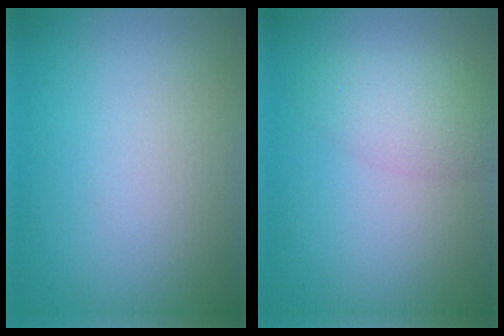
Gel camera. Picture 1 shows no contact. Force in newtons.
{"total": 3.0, "press": 3.0, "slide": 0.0}